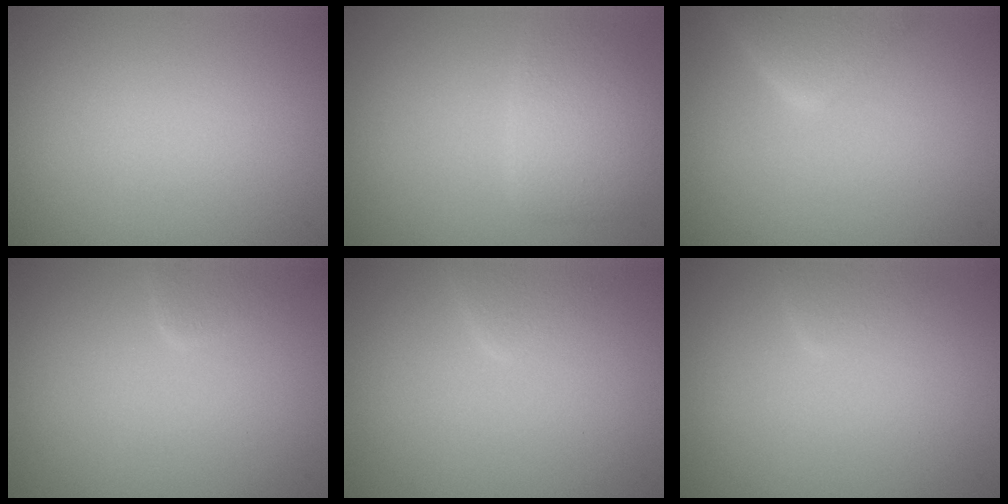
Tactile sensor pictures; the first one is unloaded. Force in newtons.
{"total": 3.2, "press": 3.2, "slide": 0.1}
{"total": 4.5, "press": 4.5, "slide": 0.3}
{"total": 1.6, "press": 1.6, "slide": 0.0}
{"total": 1.9, "press": 1.9, "slide": 0.0}
{"total": 1.2, "press": 1.1, "slide": 0.1}